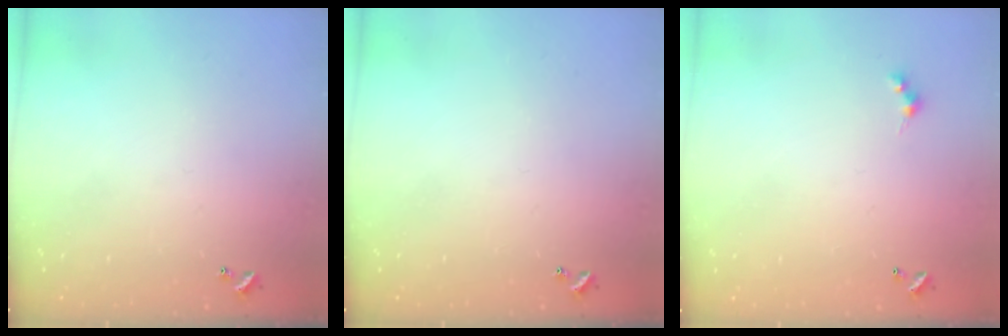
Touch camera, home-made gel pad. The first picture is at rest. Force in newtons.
{"total": 0.0}
{"total": 2.5, "press": 2.5, "slide": 0.5}